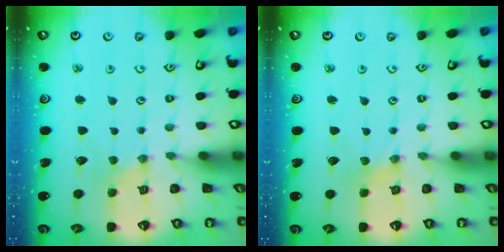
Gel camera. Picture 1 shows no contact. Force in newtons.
{"total": 0.0}